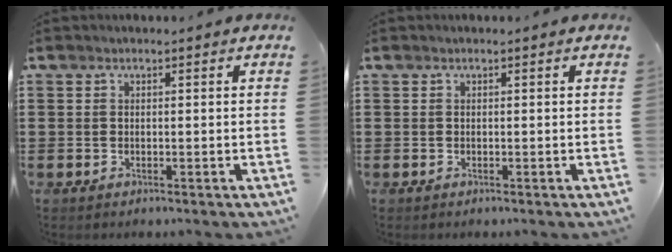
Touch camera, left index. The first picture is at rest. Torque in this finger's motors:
{"motor_torque": [-0.04, -0.01, 0.07, 0.00]}